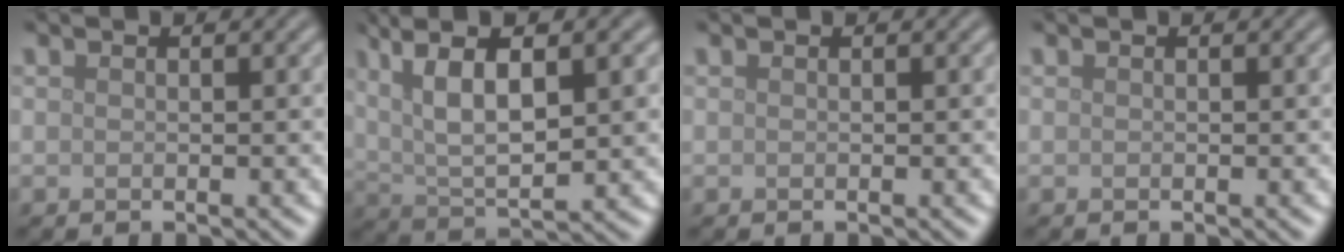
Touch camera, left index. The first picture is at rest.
{"total": 8.6, "force": [2.9, 3.1, 7.5], "torque": [-0.143, 0.007, 0.051]}
{"total": 0.0}
{"total": 0.0}